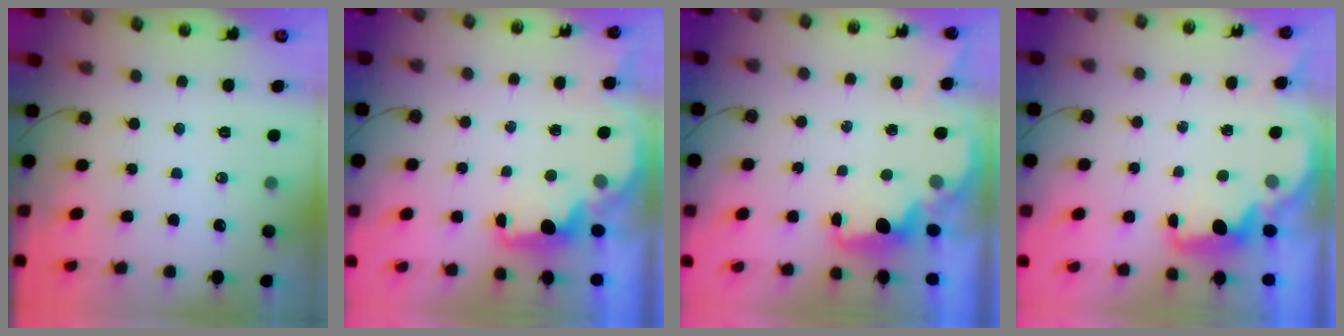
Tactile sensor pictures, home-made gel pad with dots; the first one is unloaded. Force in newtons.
{"total": 2.2, "press": 2.1, "slide": 0.8}
{"total": 2.2, "press": 2.0, "slide": 0.8}
{"total": 2.1, "press": 2.0, "slide": 0.7}